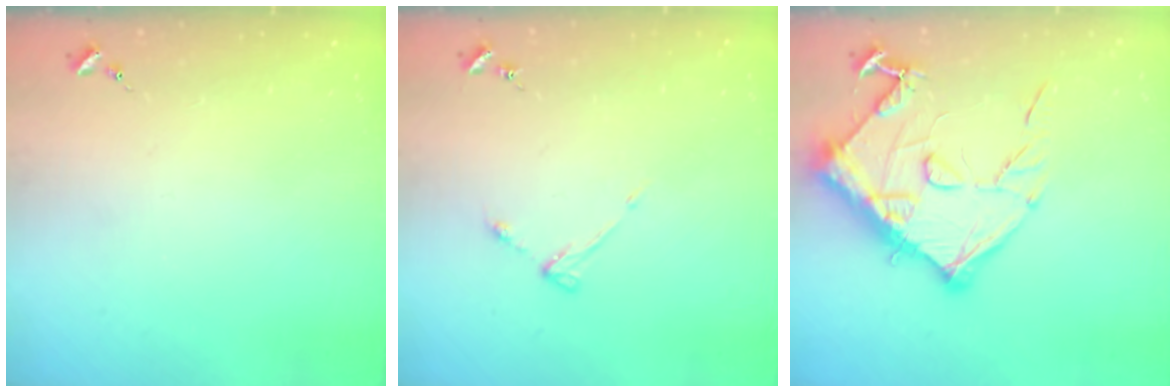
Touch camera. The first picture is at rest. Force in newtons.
{"total": 3.6, "press": 3.6, "slide": 0.5}
{"total": 15.4, "press": 15.4, "slide": 1.0}